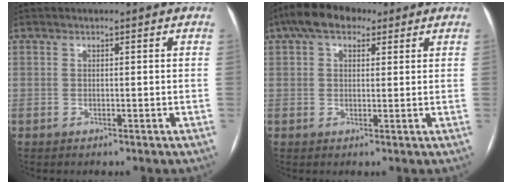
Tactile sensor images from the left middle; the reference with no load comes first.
{"total": 6.7, "force": [4.0, 3.7, 4.0], "torque": [-0.073, 0.036, 0.066]}